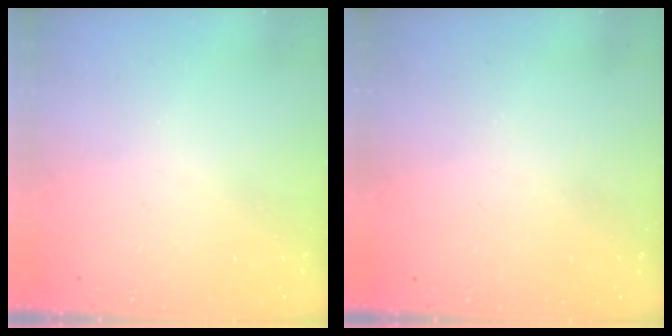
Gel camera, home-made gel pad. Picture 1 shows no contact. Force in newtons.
{"total": 0.8, "press": 0.8, "slide": 0.0}